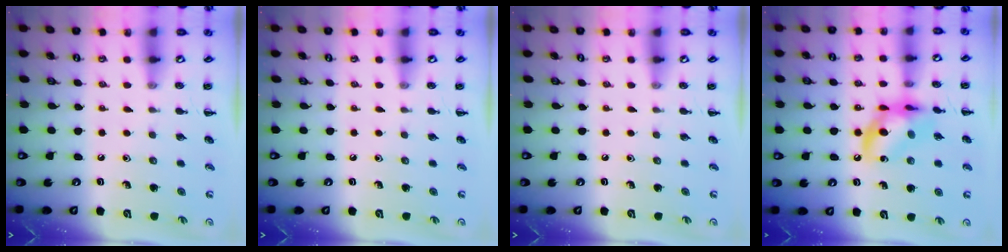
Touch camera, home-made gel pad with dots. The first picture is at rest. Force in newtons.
{"total": 0.0}
{"total": 0.0}
{"total": 12.8, "press": 12.6, "slide": 2.0}